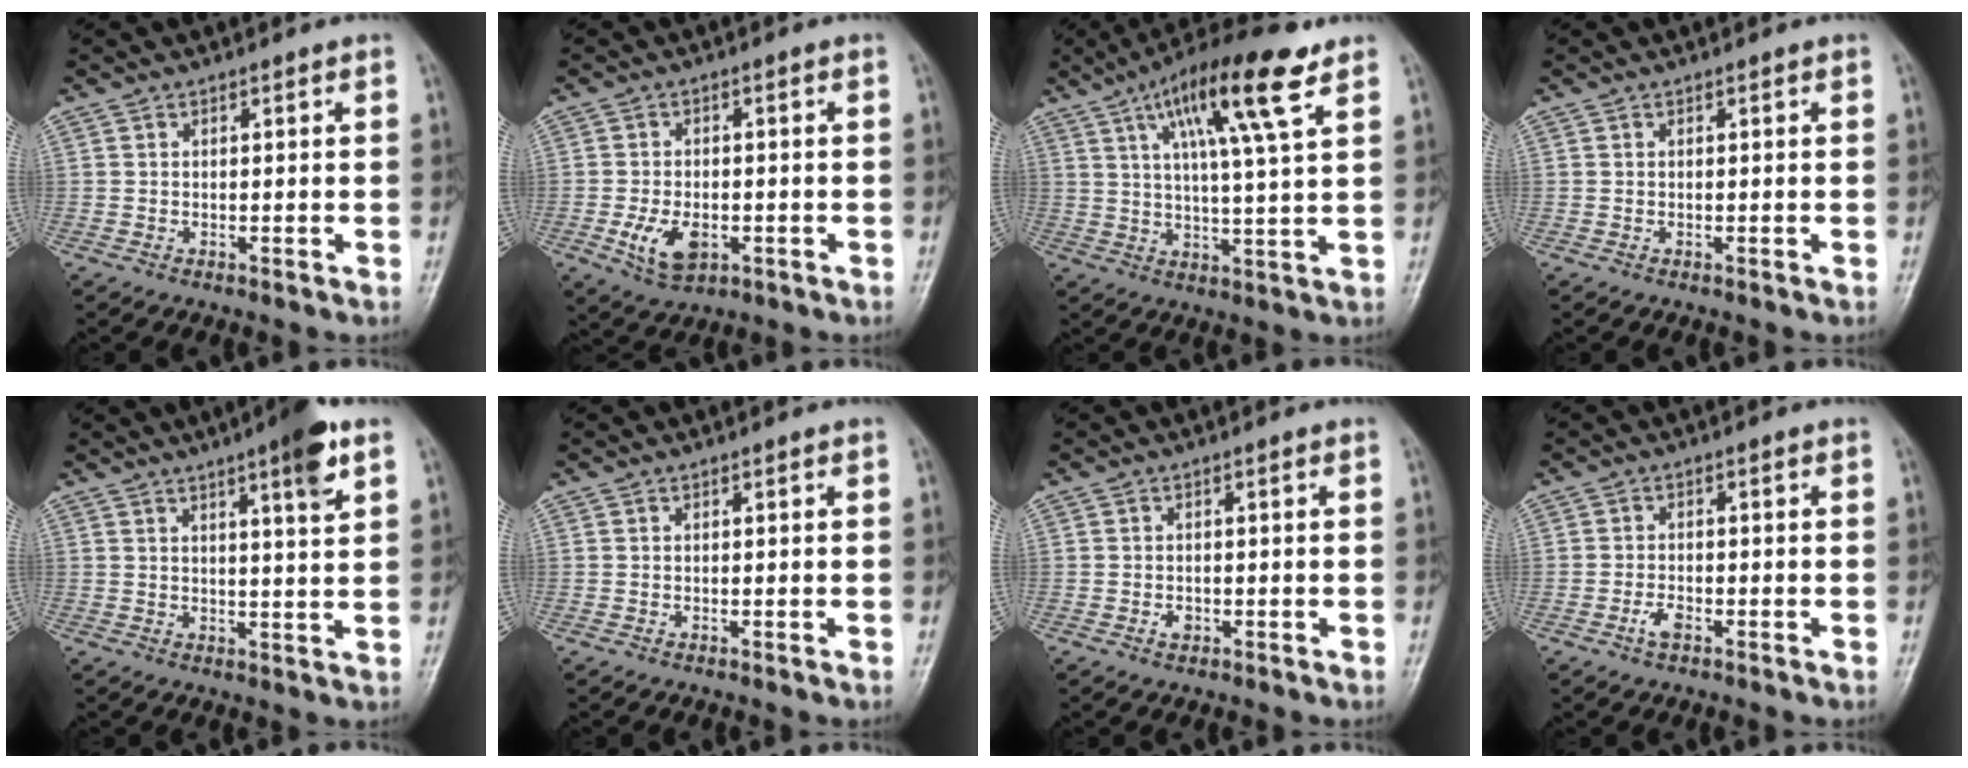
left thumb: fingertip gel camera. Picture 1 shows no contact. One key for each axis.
{"total": 6.8, "fx": -2.1, "fy": 4.2, "fz": 4.9, "tx": -0.087, "ty": -0.001, "tz": -0.032}
{"total": 16.0, "fx": 8.0, "fy": 2.8, "fz": 13.6, "tx": -0.225, "ty": -0.014, "tz": 0.130}
{"total": 0.0}
{"total": 7.9, "fx": 4.3, "fy": 1.0, "fz": 6.5, "tx": -0.090, "ty": -0.020, "tz": 0.059}
{"total": 0.0}
{"total": 1.5, "fx": -0.6, "fy": 1.1, "fz": 0.8, "tx": -0.010, "ty": 0.002, "tz": -0.009}
{"total": 2.5, "fx": -1.4, "fy": 1.2, "fz": 1.7, "tx": -0.036, "ty": 0.008, "tz": -0.027}